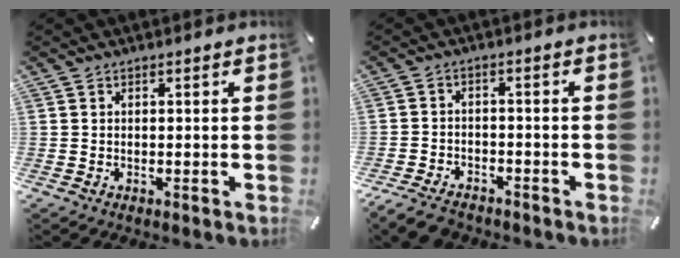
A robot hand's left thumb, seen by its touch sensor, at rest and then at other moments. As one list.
[{"total": 5.1, "force": [-4.3, 2.2, 1.8], "torque": [-0.045, 0.015, -0.084]}]